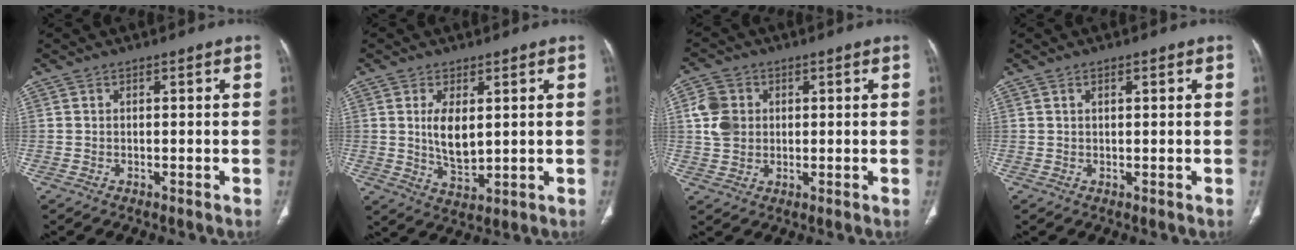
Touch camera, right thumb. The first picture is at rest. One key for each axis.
{"total": 6.5, "fx": 1.4, "fy": 3.3, "fz": 5.5, "tx": -0.095, "ty": -0.021, "tz": 0.034}
{"total": 6.2, "fx": 0.8, "fy": 5.4, "fz": 2.9, "tx": -0.041, "ty": 0.004, "tz": 0.013}
{"total": 1.2, "fx": 0.6, "fy": 0.5, "fz": 1.0, "tx": -0.018, "ty": 0.003, "tz": 0.010}